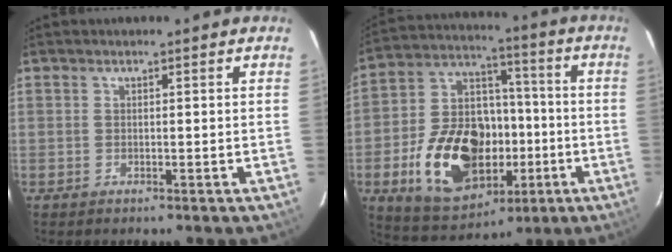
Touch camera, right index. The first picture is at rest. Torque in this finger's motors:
{"motor_torque": [1.30, -0.84, 0.96, 0.18]}